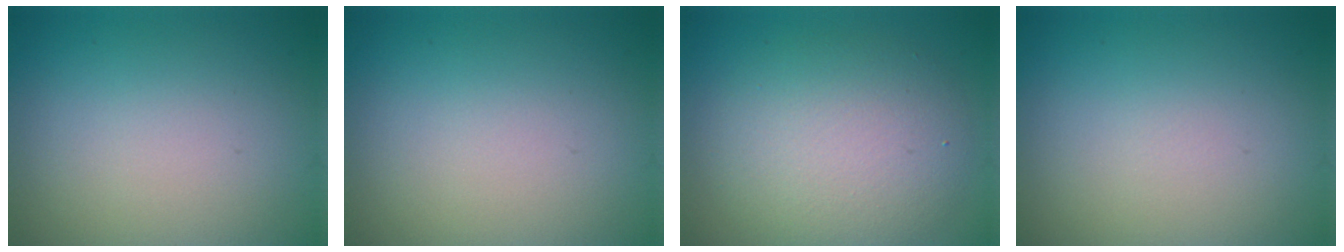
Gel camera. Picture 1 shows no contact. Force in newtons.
{"total": 0.0}
{"total": 6.0, "press": 6.0, "slide": 0.3}
{"total": 0.0}